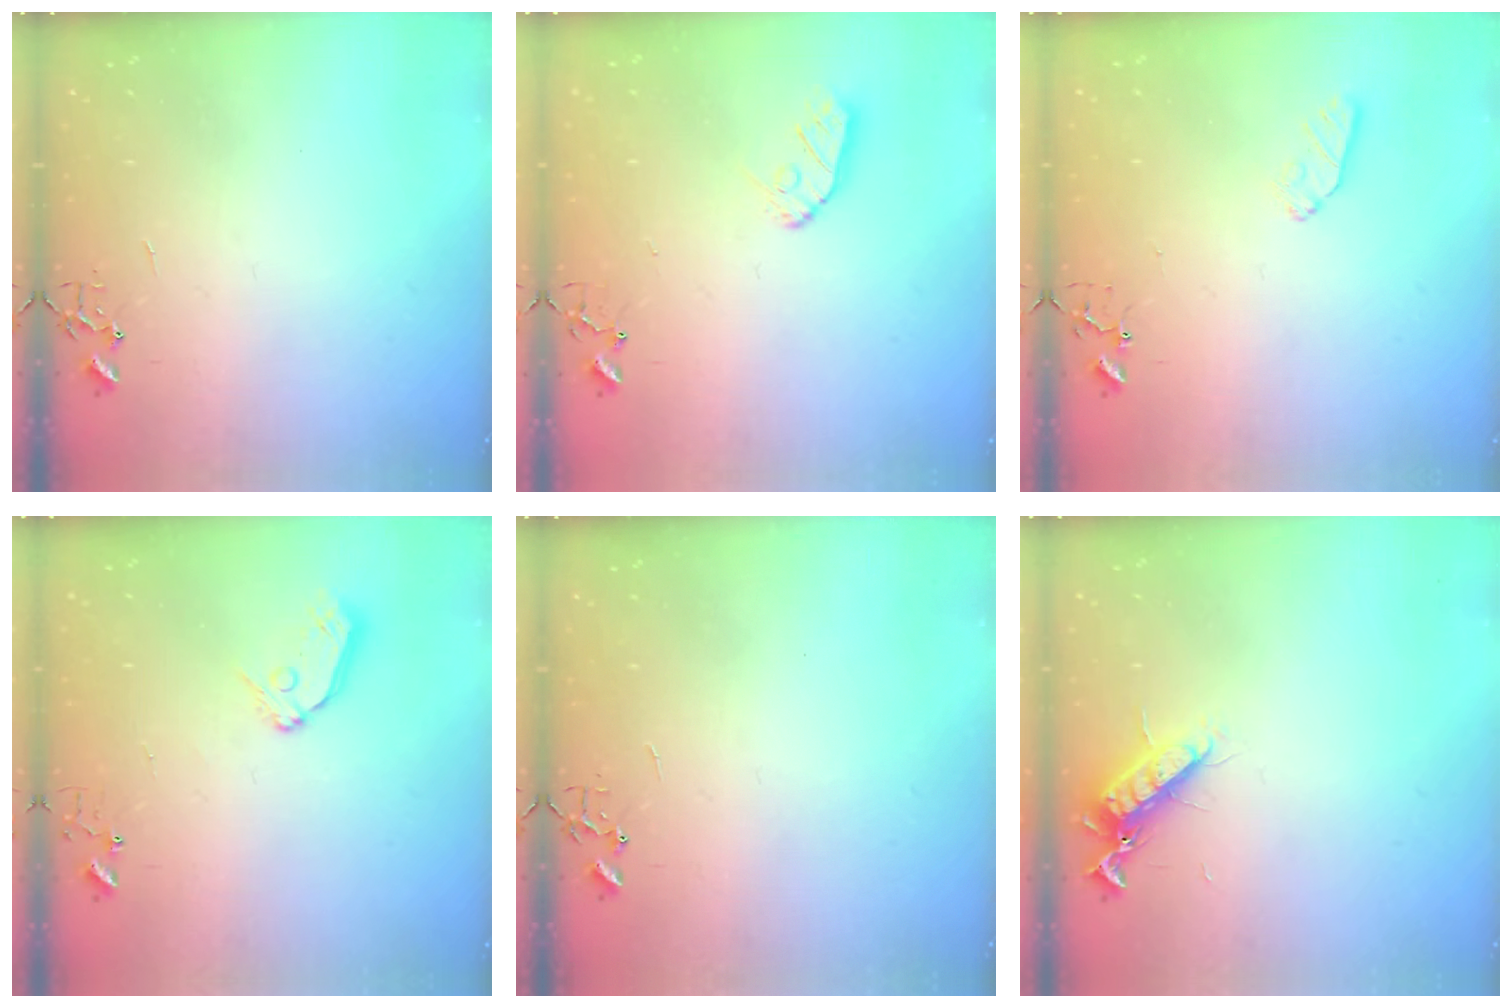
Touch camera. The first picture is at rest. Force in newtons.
{"total": 8.0, "press": 8.0, "slide": 0.5}
{"total": 6.1, "press": 6.1, "slide": 0.8}
{"total": 8.4, "press": 8.4, "slide": 0.8}
{"total": 0.0}
{"total": 11.1, "press": 11.1, "slide": 1.3}